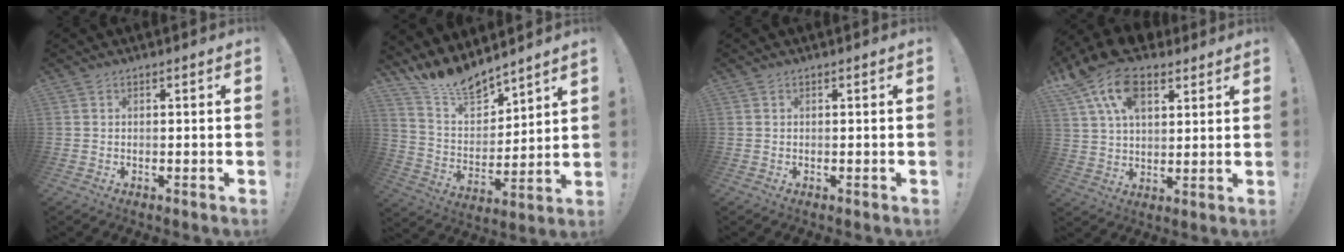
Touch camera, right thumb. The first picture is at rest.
{"total": 12.6, "force": [11.9, 3.3, 2.9], "torque": [-0.072, -0.101, 0.220]}
{"total": 0.0}
{"total": 17.3, "force": [9.4, 10.0, 10.6], "torque": [-0.214, -0.045, 0.165]}